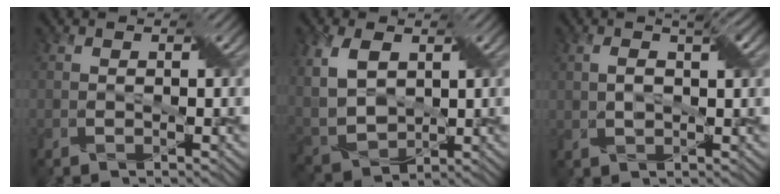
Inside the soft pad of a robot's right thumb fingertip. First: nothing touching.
{"total": 8.6, "force": [2.8, 5.5, 6.1], "torque": [-0.166, 0.003, 0.057]}
{"total": 3.7, "force": [1.1, 1.3, 3.3], "torque": [-0.069, 0.009, 0.020]}